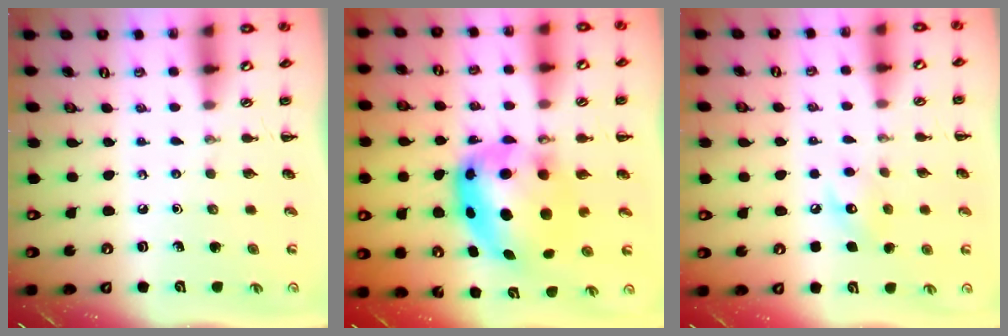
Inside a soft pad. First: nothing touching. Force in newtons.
{"total": 10.3, "press": 10.0, "slide": 2.6}
{"total": 7.5, "press": 7.4, "slide": 1.3}